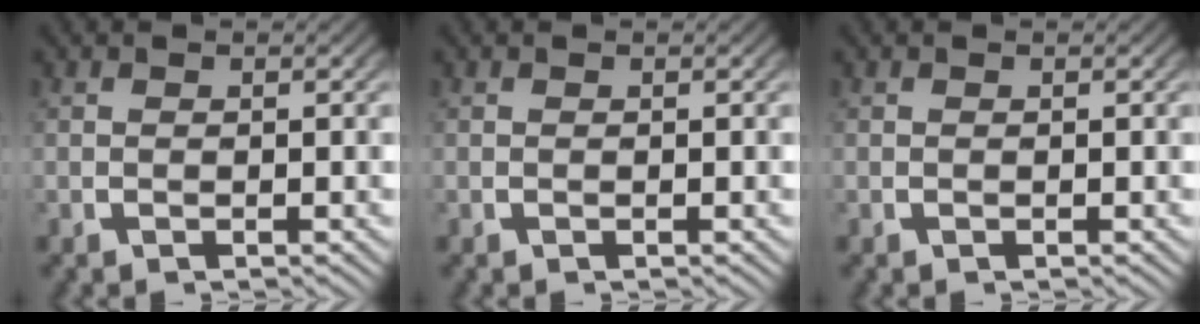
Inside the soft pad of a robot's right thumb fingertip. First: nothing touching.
{"total": 0.0}
{"total": 0.0}